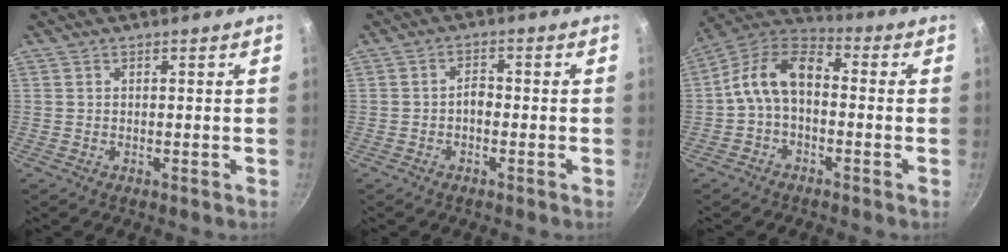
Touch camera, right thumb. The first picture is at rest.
{"total": 2.4, "force": [-0.7, 1.5, 1.7], "torque": [-0.019, 0.013, -0.018]}
{"total": 11.3, "force": [-0.5, 7.0, 8.8], "torque": [-0.150, 0.038, -0.025]}